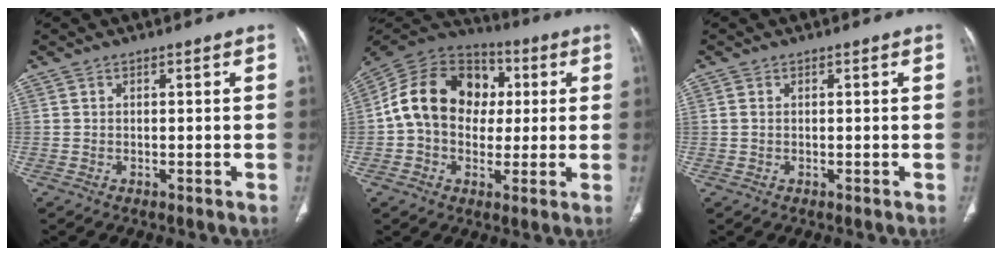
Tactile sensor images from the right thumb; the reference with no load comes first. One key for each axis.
{"total": 17.9, "fx": 1.6, "fy": 14.0, "fz": 11.0, "tx": -0.170, "ty": 0.032, "tz": 0.020}
{"total": 1.0, "fx": 0.2, "fy": 0.7, "fz": 0.7, "tx": -0.020, "ty": 0.004, "tz": 0.009}